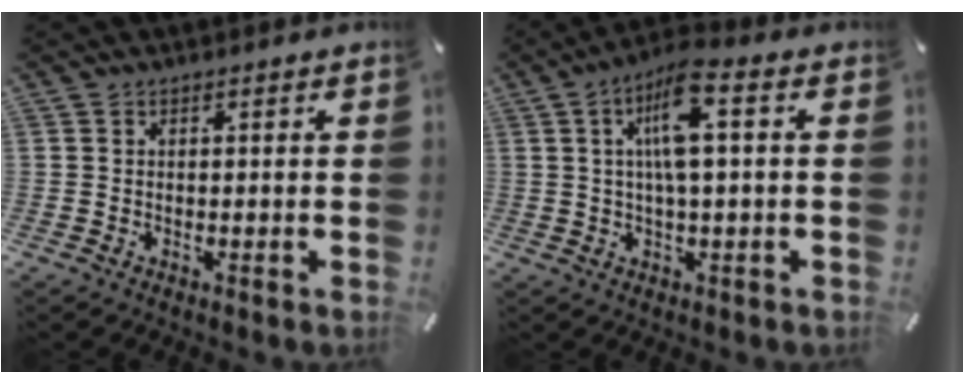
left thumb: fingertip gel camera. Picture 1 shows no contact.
{"total": 9.8, "force": [2.3, 2.7, 9.2], "torque": [-0.178, 0.005, 0.039]}